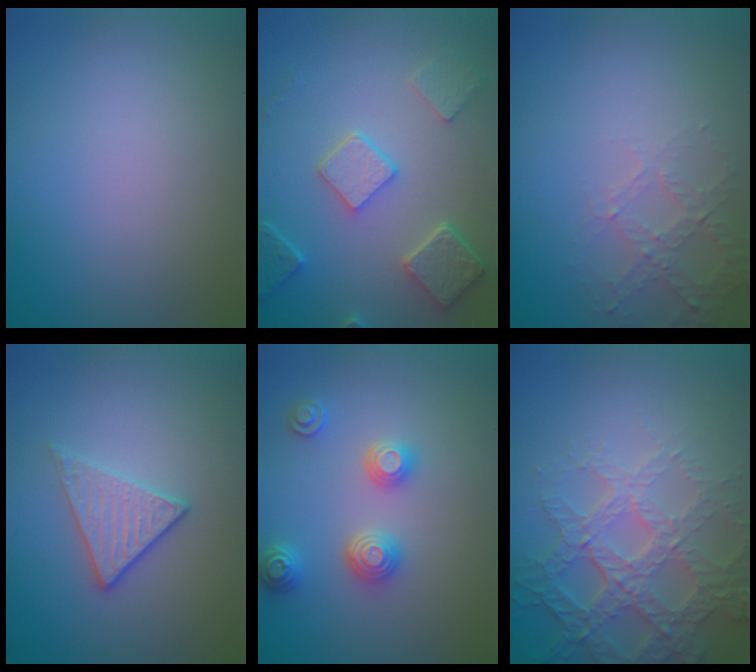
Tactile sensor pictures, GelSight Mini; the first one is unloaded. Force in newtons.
{"total": 4.9, "press": 3.9, "slide": 2.8}
{"total": 2.6, "press": 2.5, "slide": 0.8}
{"total": 2.3, "press": 2.0, "slide": 1.0}
{"total": 3.1, "press": 3.0, "slide": 0.4}
{"total": 6.1, "press": 5.0, "slide": 3.3}